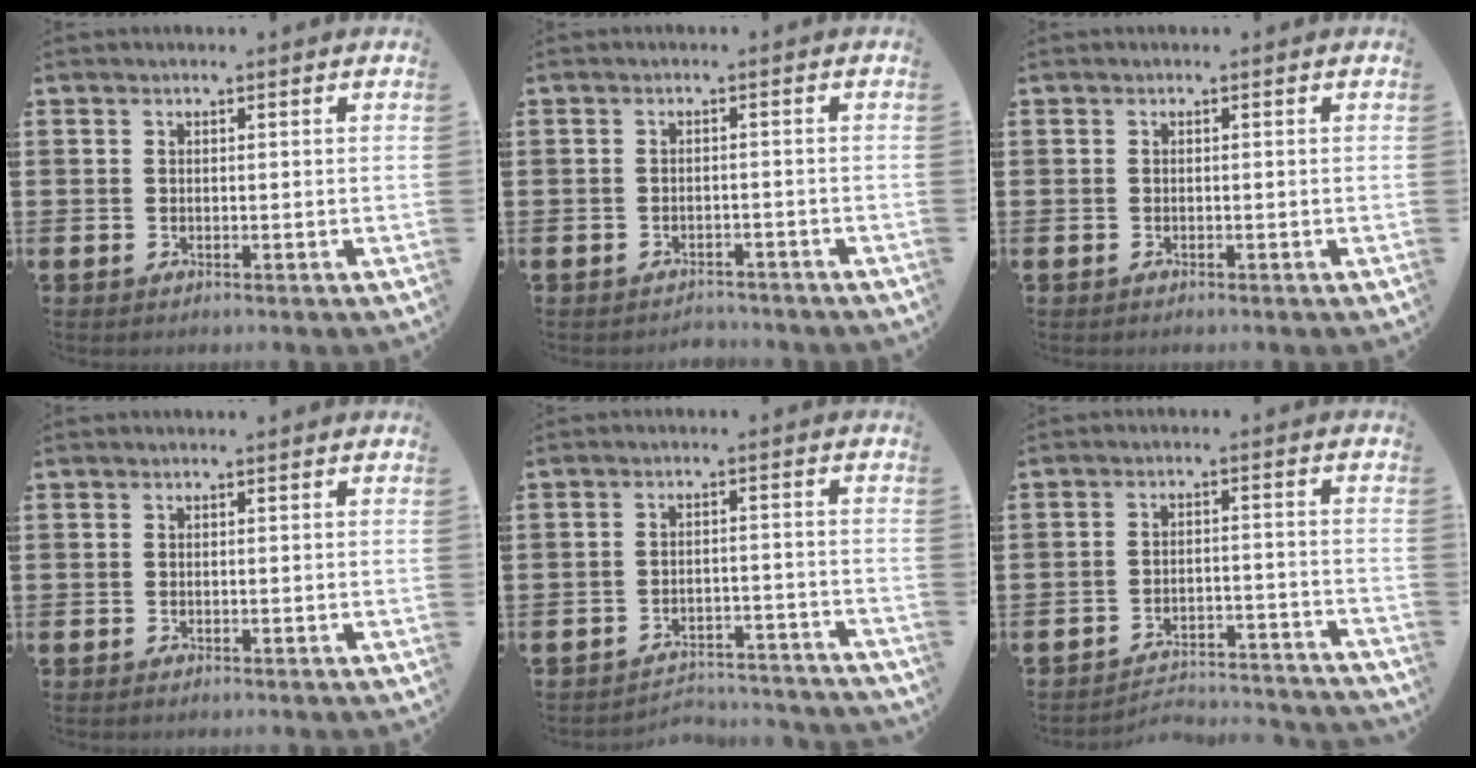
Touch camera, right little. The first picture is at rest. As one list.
[{"total": 1.5, "force": [-1.5, 0.1, -0.2], "torque": [-0.002, 0.004, -0.033]}, {"total": 0.0}, {"total": 0.0}, {"total": 3.5, "force": [-3.5, 0.2, 0.1], "torque": [-0.006, 0.006, -0.074]}, {"total": 3.3, "force": [-3.3, 0.4, 0.2], "torque": [-0.007, 0.006, -0.071]}]